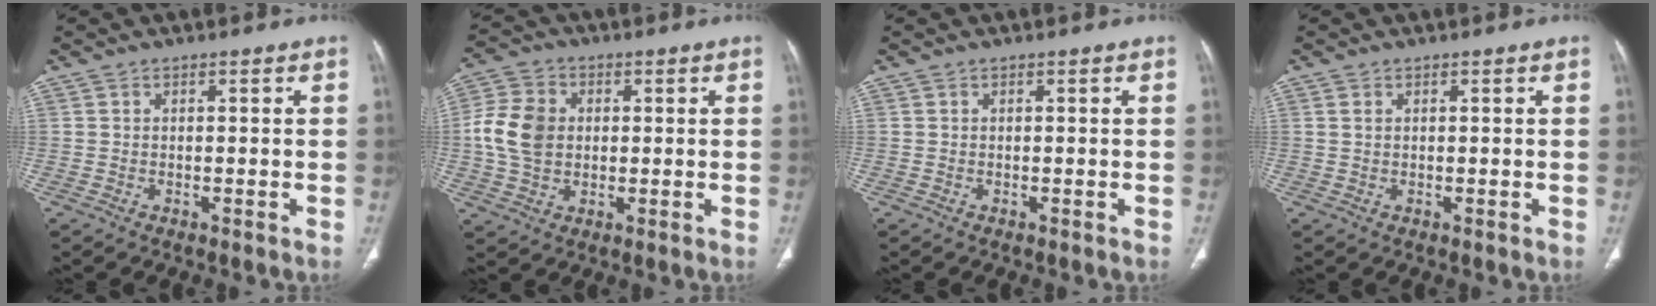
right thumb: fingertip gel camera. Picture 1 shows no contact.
{"total": 9.9, "force": [0.5, 7.7, 6.2], "torque": [-0.116, 0.012, 0.007]}
{"total": 0.0}
{"total": 1.0, "force": [0.4, 0.6, 0.7], "torque": [-0.017, 0.002, 0.012]}